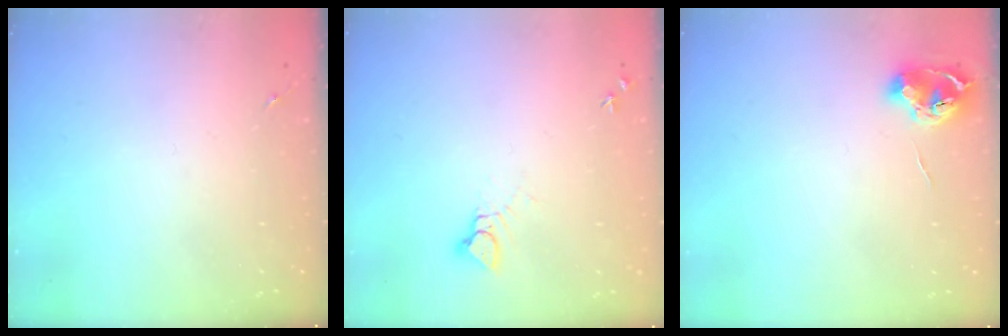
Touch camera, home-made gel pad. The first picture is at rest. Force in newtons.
{"total": 3.7, "press": 3.7, "slide": 0.2}
{"total": 8.0, "press": 8.0, "slide": 0.8}